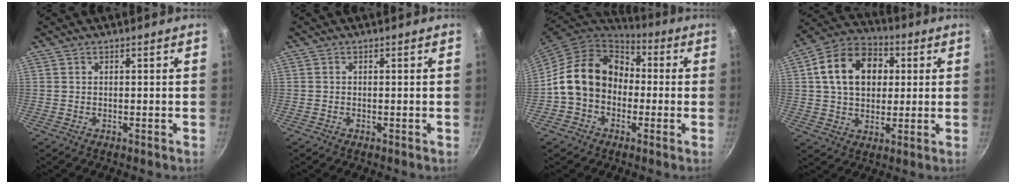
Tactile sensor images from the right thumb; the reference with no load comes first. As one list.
[{"total": 0.0}, {"total": 15.8, "force": [-0.5, 12.8, 9.2], "torque": [-0.127, 0.046, -0.024]}, {"total": 15.7, "force": [3.4, 11.5, 10.1], "torque": [-0.145, 0.020, 0.044]}]